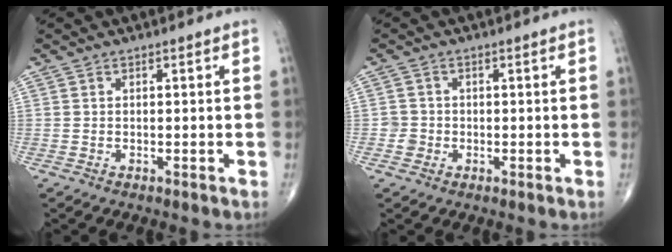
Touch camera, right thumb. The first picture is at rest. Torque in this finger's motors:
{"motor_torque": [0.05, -0.12, 0.08, 0.05, 0.02]}